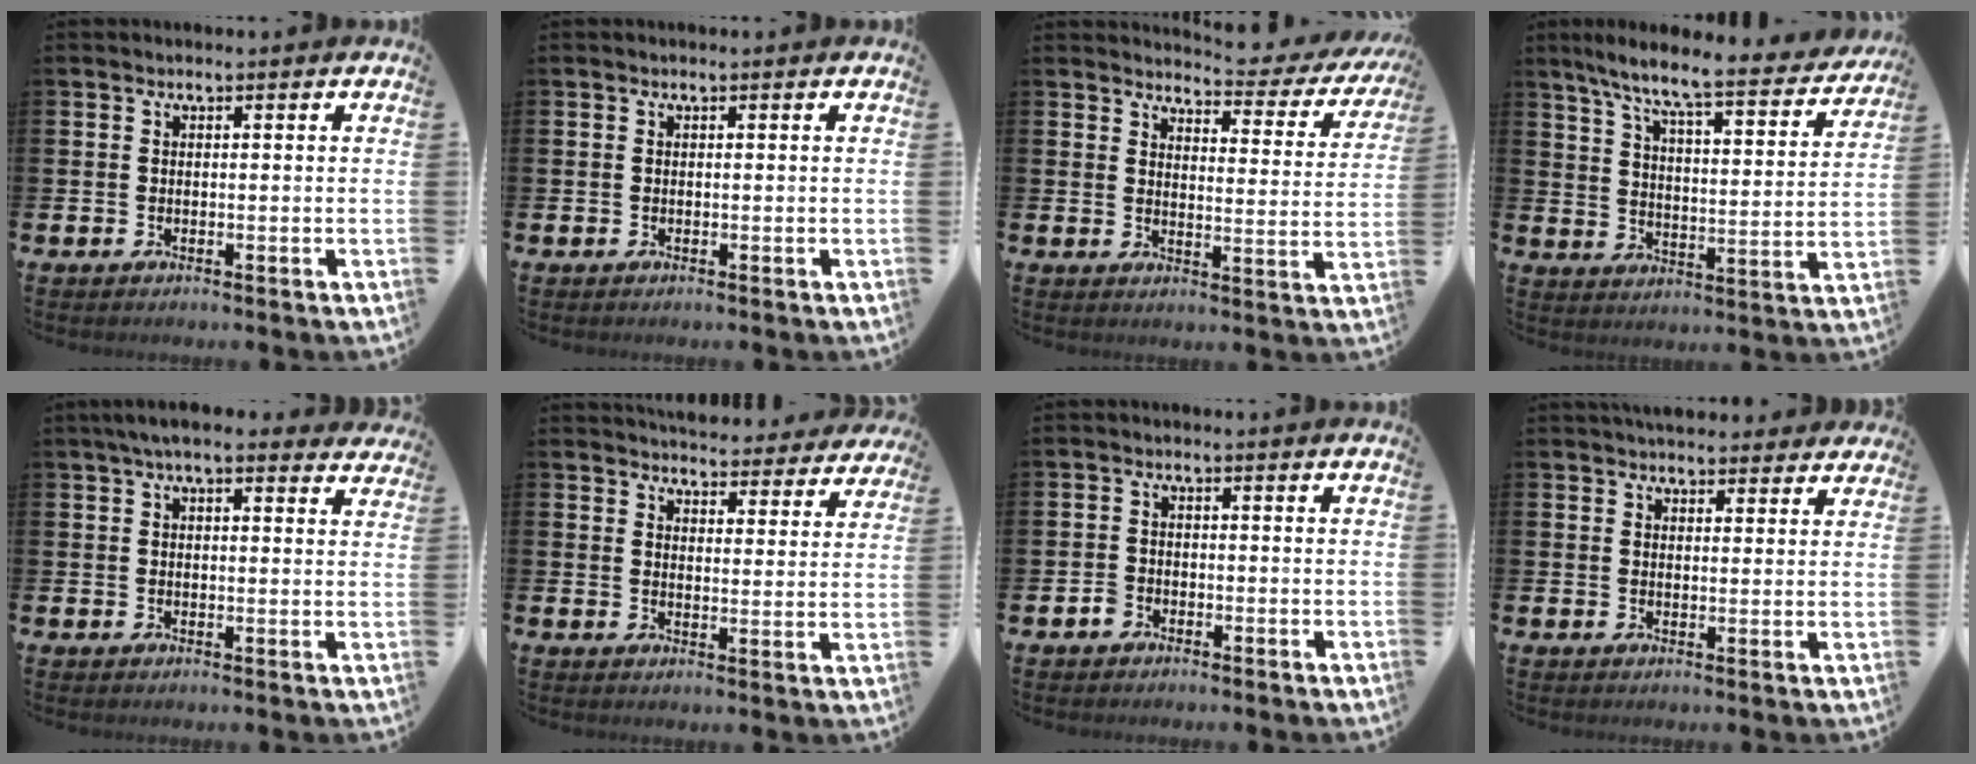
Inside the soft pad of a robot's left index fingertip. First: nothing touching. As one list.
[{"total": 0.0}, {"total": 3.8, "force": [3.6, 0.8, 0.9], "torque": [-0.018, -0.032, 0.053]}, {"total": 8.2, "force": [7.2, 0.6, 3.9], "torque": [-0.098, -0.055, 0.115]}, {"total": 4.3, "force": [3.6, 1.1, 2.2], "torque": [-0.044, -0.006, 0.065]}, {"total": 5.0, "force": [4.9, 0.9, 0.2], "torque": [-0.005, -0.037, 0.085]}, {"total": 1.6, "force": [-1.2, 1.1, 0.2], "torque": [-0.006, 0.003, -0.026]}, {"total": 4.0, "force": [3.8, 1.2, 0.4], "torque": [0.000, -0.017, 0.069]}]